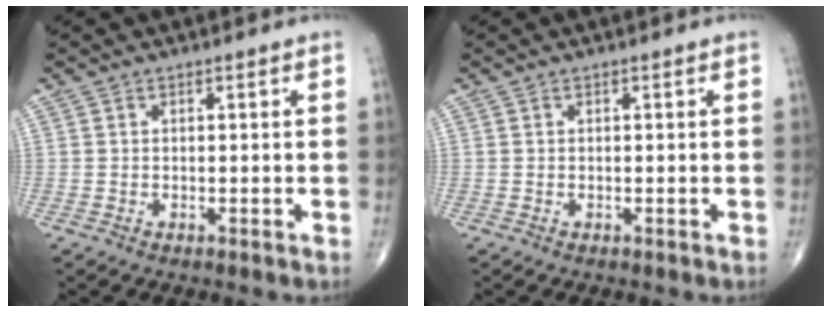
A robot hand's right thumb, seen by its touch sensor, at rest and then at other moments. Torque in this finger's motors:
{"motor_torque": [0.00, 0.00, 0.09, 0.09, 0.02]}